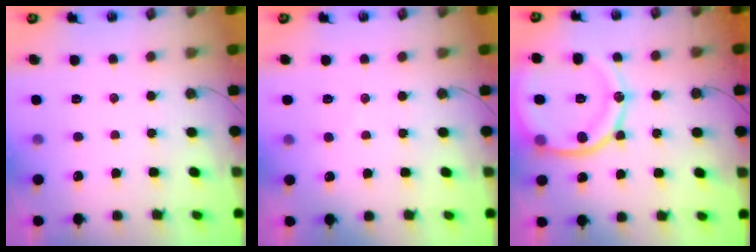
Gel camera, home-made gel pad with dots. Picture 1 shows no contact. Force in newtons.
{"total": 2.9, "press": 2.9, "slide": 0.3}
{"total": 18.9, "press": 18.8, "slide": 2.3}